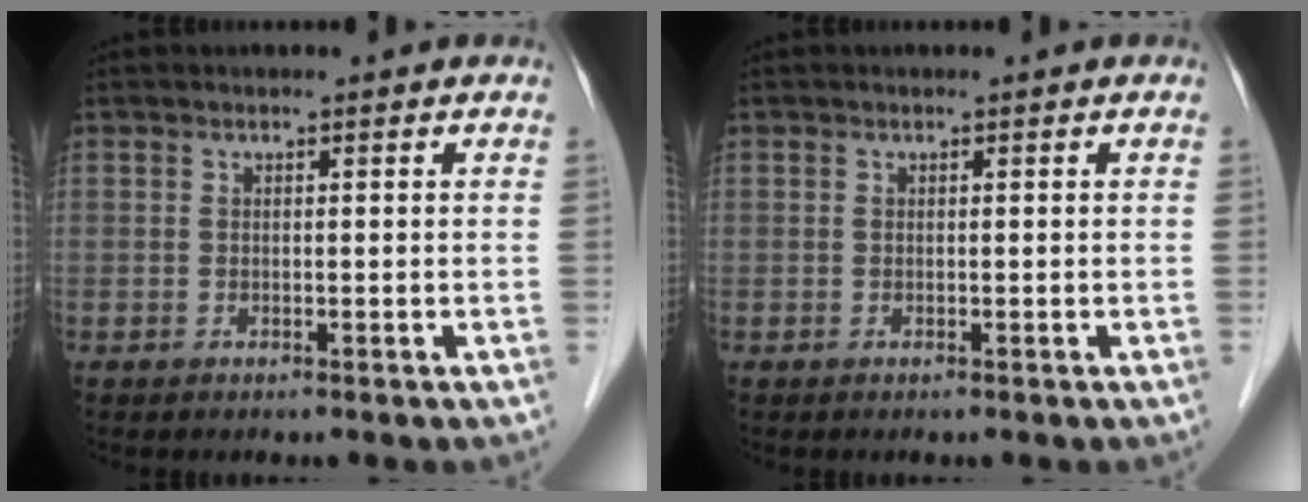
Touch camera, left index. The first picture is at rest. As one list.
[{"total": 0.0}]